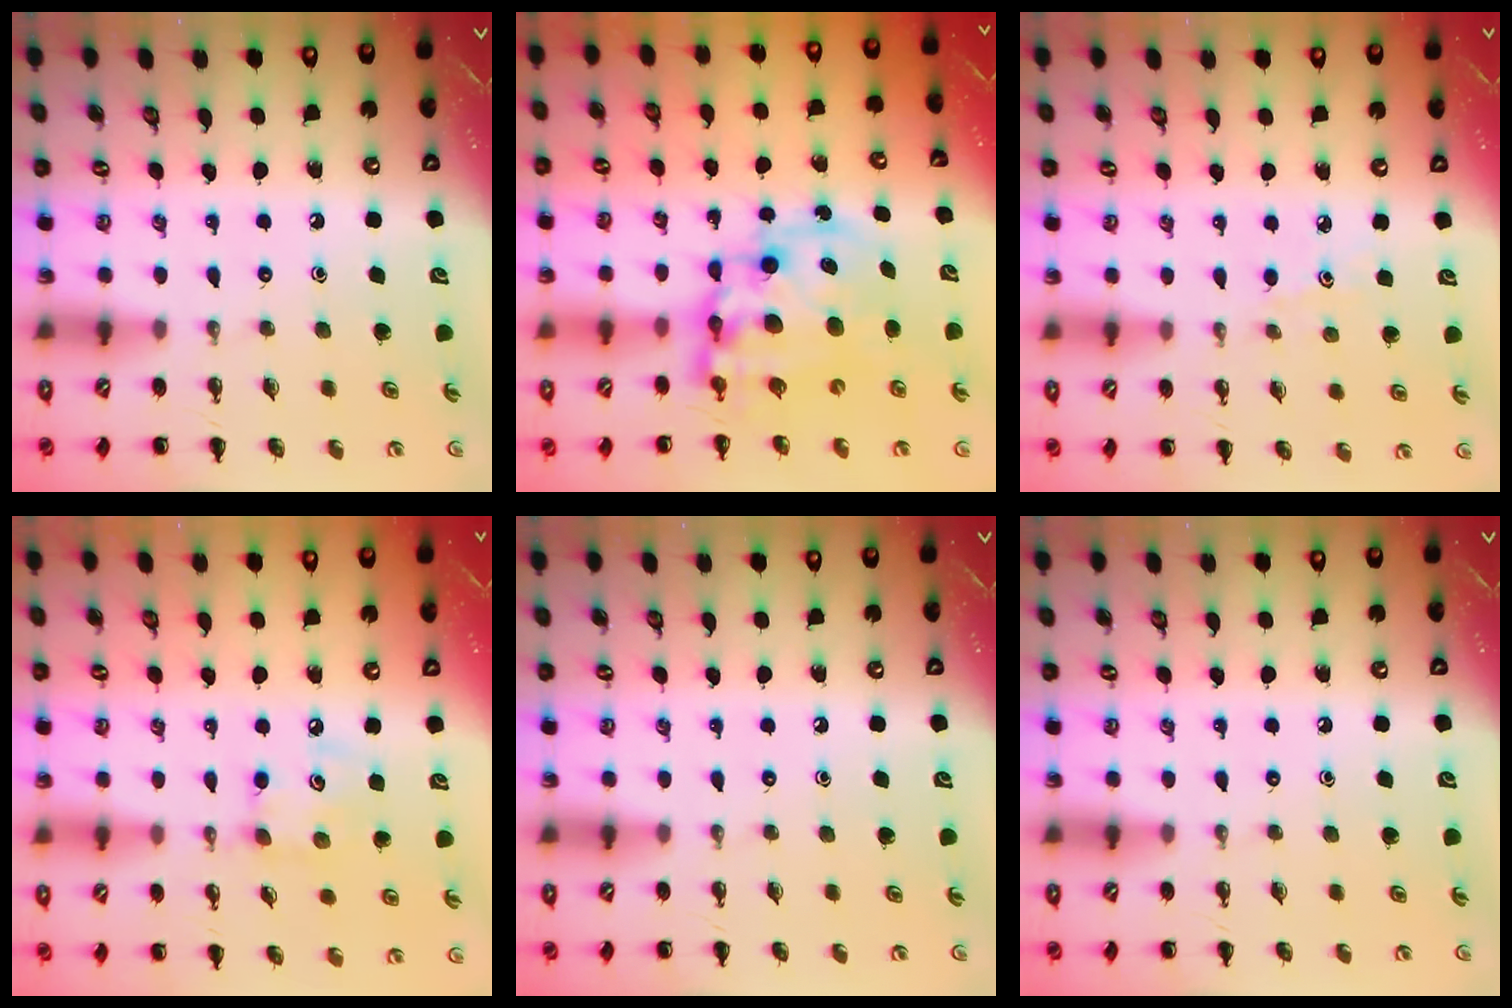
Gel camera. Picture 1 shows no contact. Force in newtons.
{"total": 12.8, "press": 12.4, "slide": 3.1}
{"total": 2.8, "press": 2.6, "slide": 0.9}
{"total": 5.4, "press": 5.4, "slide": 0.6}
{"total": 0.0}
{"total": 0.0}